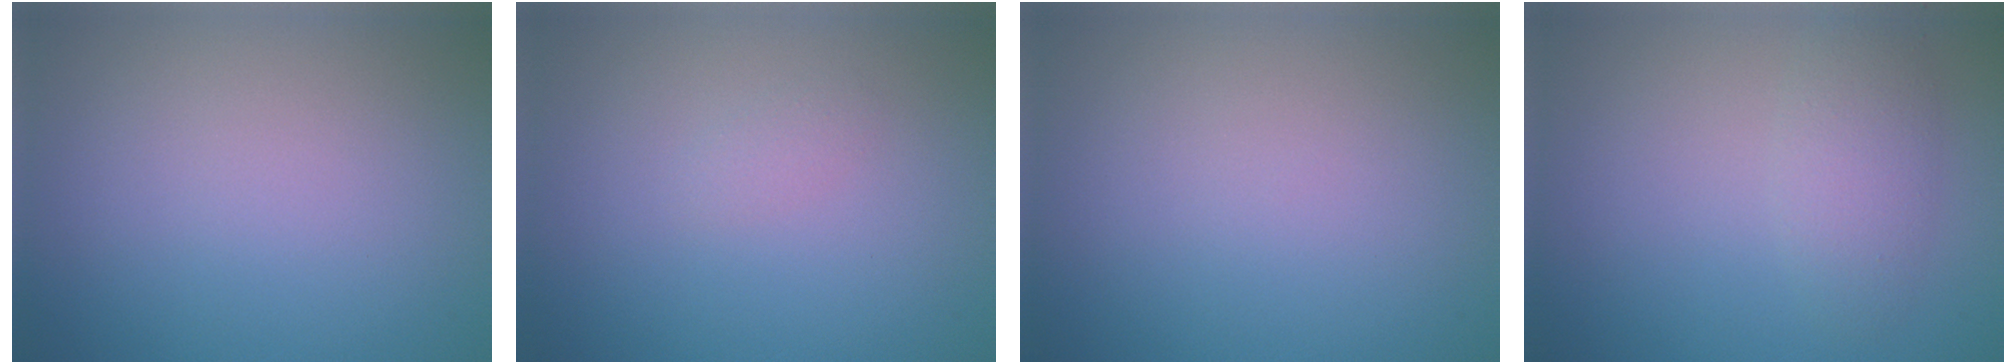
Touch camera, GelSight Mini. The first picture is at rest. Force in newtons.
{"total": 0.7, "press": 0.7, "slide": 0.0}
{"total": 0.0}
{"total": 2.4, "press": 2.4, "slide": 0.1}